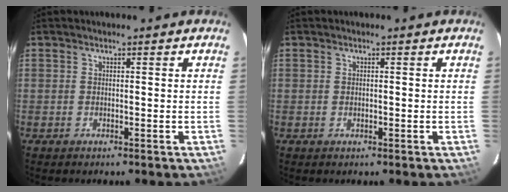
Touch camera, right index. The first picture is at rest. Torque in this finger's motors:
{"motor_torque": [-0.11, 0.04, -0.04, -0.01]}